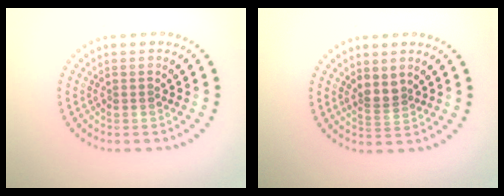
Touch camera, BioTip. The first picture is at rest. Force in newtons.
{"total": 1.9, "press": 1.5, "slide": 1.2}